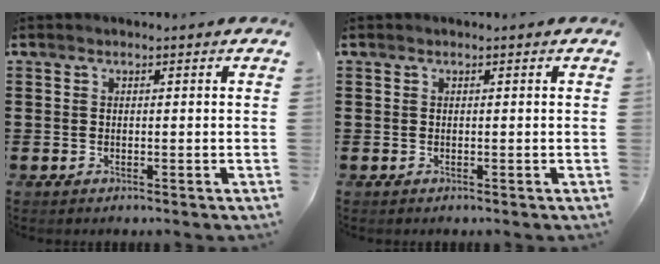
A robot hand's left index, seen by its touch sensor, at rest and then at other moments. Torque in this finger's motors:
{"motor_torque": [0.00, 0.00, 0.00, 0.00]}